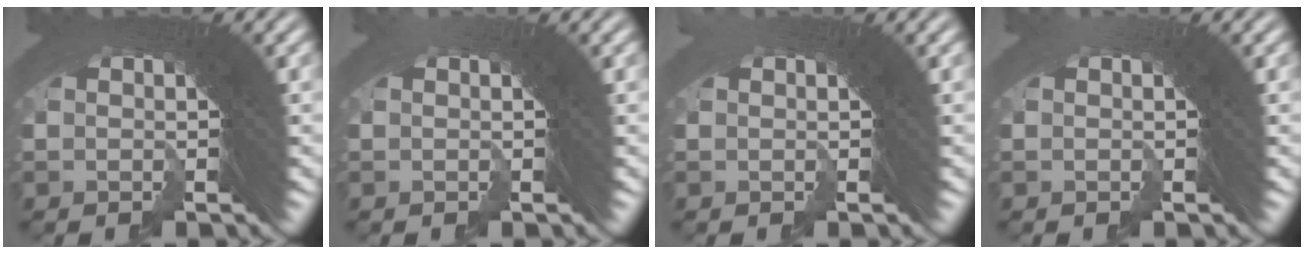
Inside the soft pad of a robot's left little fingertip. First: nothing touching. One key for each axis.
{"total": 2.3, "fx": -0.2, "fy": -1.7, "fz": -1.5, "tx": 0.021, "ty": 0.000, "tz": -0.001}
{"total": 2.7, "fx": -0.5, "fy": -1.8, "fz": -2.0, "tx": 0.029, "ty": -0.009, "tz": -0.003}
{"total": 2.0, "fx": -0.3, "fy": -1.6, "fz": -1.2, "tx": 0.015, "ty": -0.002, "tz": -0.001}